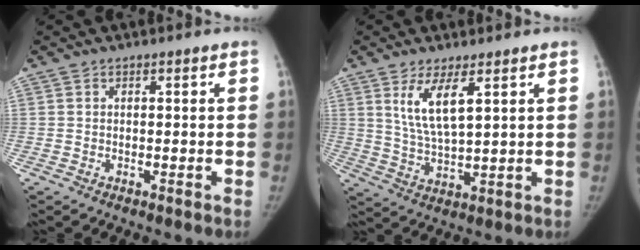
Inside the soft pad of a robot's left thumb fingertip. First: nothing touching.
{"total": 7.7, "force": [3.5, 2.1, 6.5], "torque": [-0.124, -0.030, 0.078]}